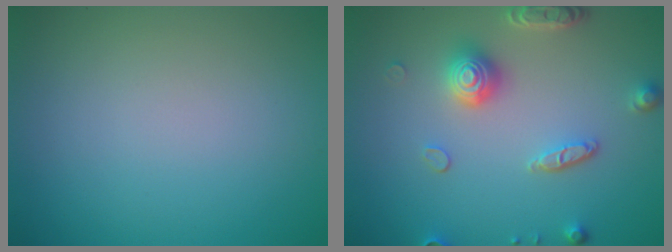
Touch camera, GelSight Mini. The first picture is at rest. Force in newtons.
{"total": 4.0, "press": 3.5, "slide": 2.1}